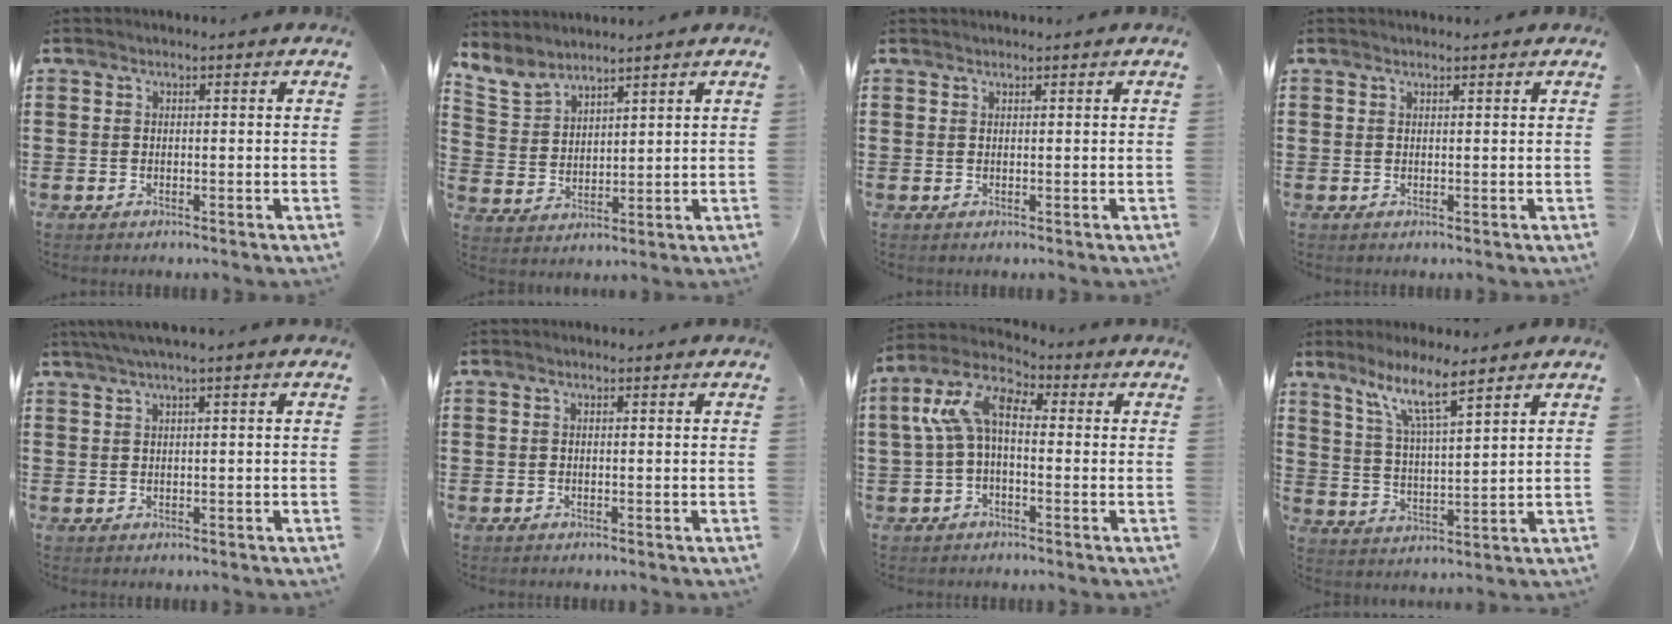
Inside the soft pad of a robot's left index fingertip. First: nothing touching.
{"total": 5.2, "force": [4.8, 1.9, 1.0], "torque": [-0.042, -0.017, 0.089]}
{"total": 0.6, "force": [0.6, 0.1, 0.0], "torque": [-0.002, 0.000, 0.013]}
{"total": 0.7, "force": [0.7, 0.1, 0.1], "torque": [-0.003, -0.001, 0.015]}
{"total": 1.9, "force": [0.7, -0.1, 1.7], "torque": [-0.031, -0.002, 0.014]}
{"total": 0.0}
{"total": 8.7, "force": [0.3, 4.3, 7.6], "torque": [-0.176, -0.003, -0.005]}
{"total": 8.1, "force": [6.2, 0.7, 5.3], "torque": [-0.121, -0.020, 0.108]}